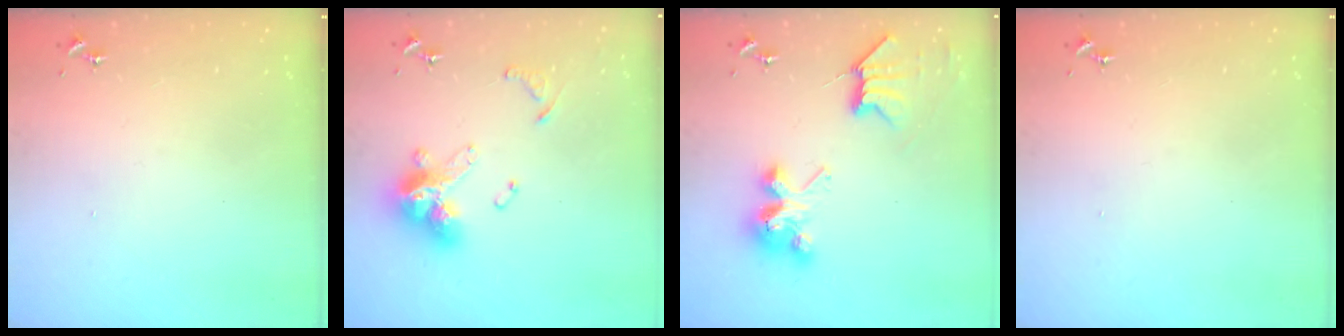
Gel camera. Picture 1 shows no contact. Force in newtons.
{"total": 16.0, "press": 15.9, "slide": 1.8}
{"total": 7.9, "press": 7.9, "slide": 0.2}
{"total": 0.0}